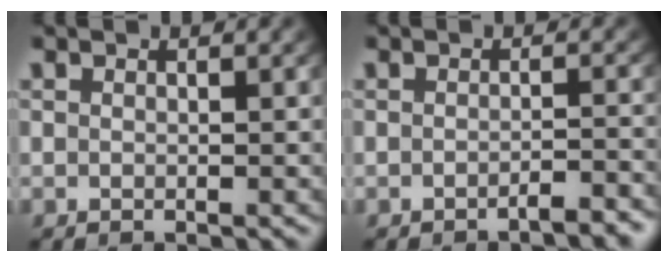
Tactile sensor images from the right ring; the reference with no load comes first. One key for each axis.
{"total": 1.6, "fx": -1.5, "fy": -0.1, "fz": 0.5, "tx": -0.004, "ty": 0.000, "tz": -0.028}